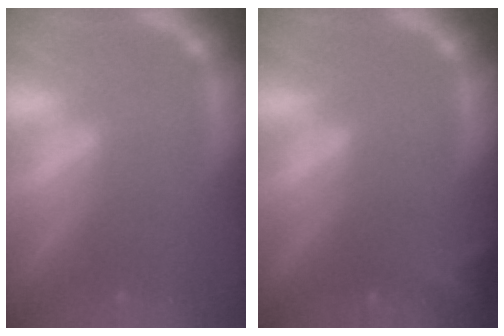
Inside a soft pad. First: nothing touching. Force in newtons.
{"total": 2.9}